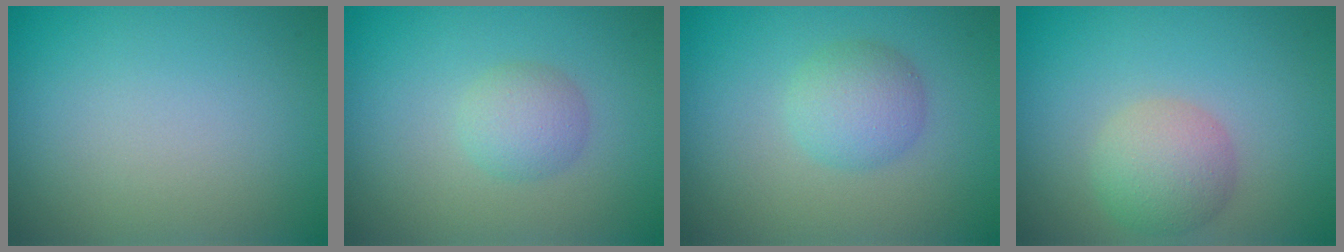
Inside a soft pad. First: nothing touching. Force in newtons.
{"total": 2.2, "press": 2.2, "slide": 0.1}
{"total": 2.9, "press": 2.9, "slide": 0.1}
{"total": 3.6, "press": 3.6, "slide": 0.2}